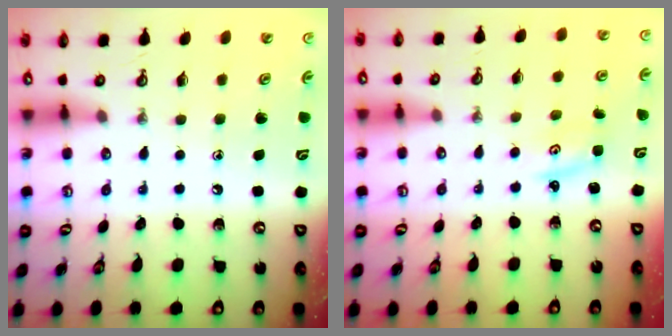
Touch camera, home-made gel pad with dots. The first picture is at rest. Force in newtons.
{"total": 1.8, "press": 1.8, "slide": 0.3}